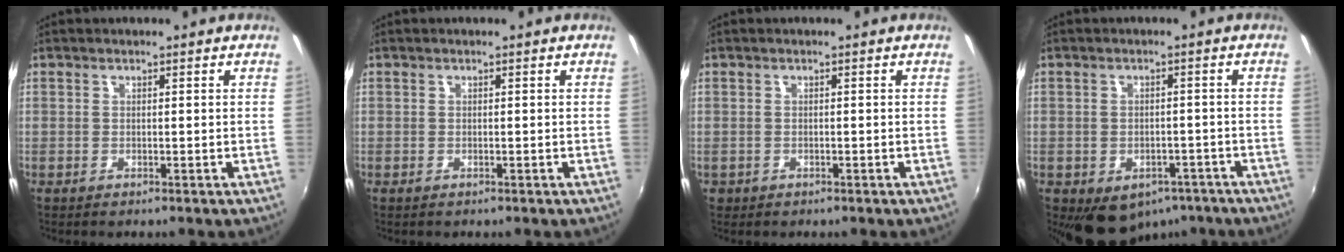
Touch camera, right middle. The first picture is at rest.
{"total": 0.0}
{"total": 1.5, "force": [-0.6, 1.2, 0.4], "torque": [-0.012, -0.005, -0.008]}
{"total": 10.7, "force": [-6.5, 7.2, 4.6], "torque": [-0.091, 0.001, -0.066]}